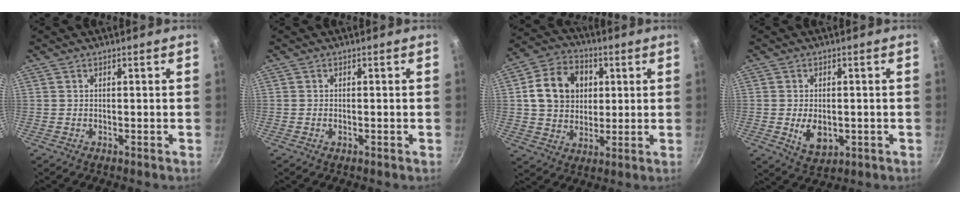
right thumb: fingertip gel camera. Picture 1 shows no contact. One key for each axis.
{"total": 0.8, "fx": -0.3, "fy": 0.4, "fz": 0.6, "tx": -0.011, "ty": 0.002, "tz": -0.006}
{"total": 13.7, "fx": 2.7, "fy": 11.2, "fz": 7.4, "tx": -0.104, "ty": 0.010, "tz": 0.041}
{"total": 6.4, "fx": -1.0, "fy": 4.2, "fz": 4.7, "tx": -0.064, "ty": -0.006, "tz": -0.006}